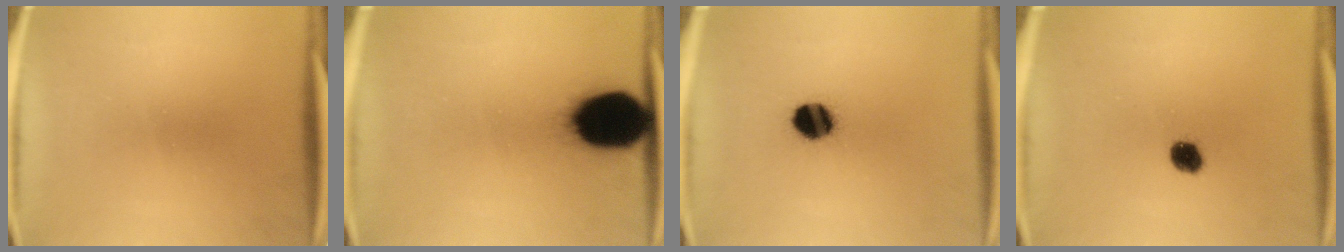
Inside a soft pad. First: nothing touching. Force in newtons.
{"total": 19.9}
{"total": 8.3}
{"total": 4.0}